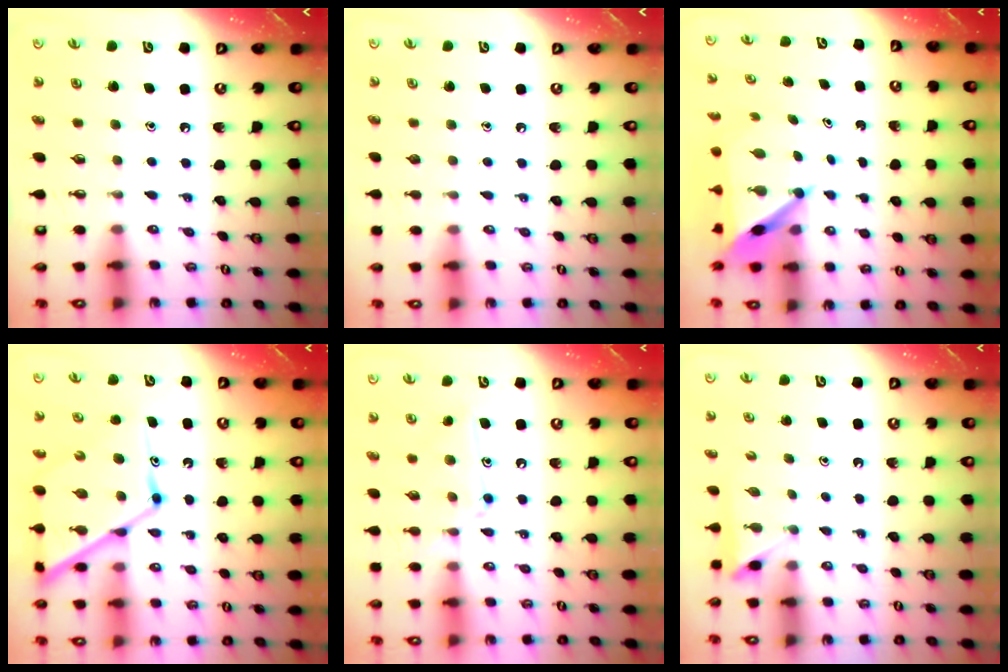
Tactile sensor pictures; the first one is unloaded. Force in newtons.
{"total": 0.0}
{"total": 6.3, "press": 6.3, "slide": 0.6}
{"total": 17.3, "press": 17.2, "slide": 1.4}
{"total": 12.5, "press": 12.5, "slide": 0.9}
{"total": 2.5, "press": 2.4, "slide": 0.3}